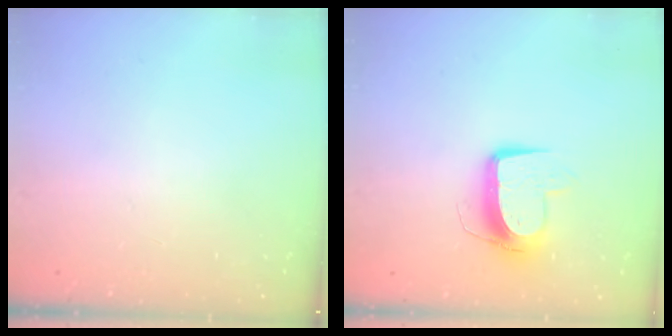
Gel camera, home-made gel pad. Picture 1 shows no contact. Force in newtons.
{"total": 10.8, "press": 10.8, "slide": 0.7}